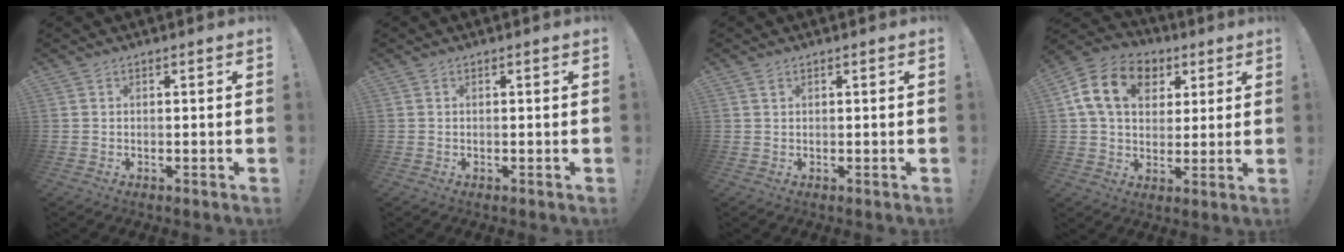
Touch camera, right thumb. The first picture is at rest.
{"total": 0.0}
{"total": 0.9, "force": [0.5, 0.4, 0.6], "torque": [-0.012, 0.000, 0.008]}
{"total": 15.9, "force": [5.4, 11.8, 9.2], "torque": [-0.153, -0.004, 0.103]}